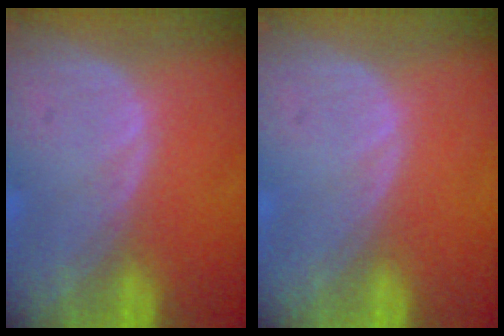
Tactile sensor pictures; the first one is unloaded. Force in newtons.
{"total": 0.0}